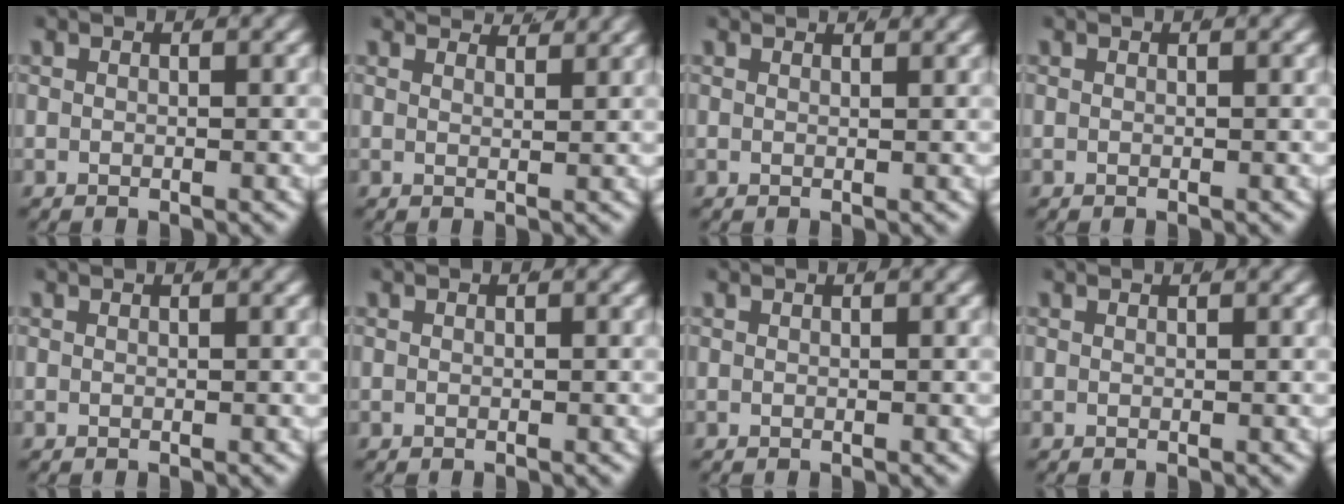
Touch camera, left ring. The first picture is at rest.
{"total": 3.3, "force": [3.2, -0.3, 0.7], "torque": [-0.005, -0.003, 0.051]}
{"total": 1.4, "force": [1.3, -0.4, 0.3], "torque": [0.004, -0.002, 0.021]}
{"total": 0.0}
{"total": 0.0}
{"total": 0.0}
{"total": 0.0}
{"total": 0.5, "force": [0.4, -0.3, 0.0], "torque": [0.007, 0.001, 0.006]}